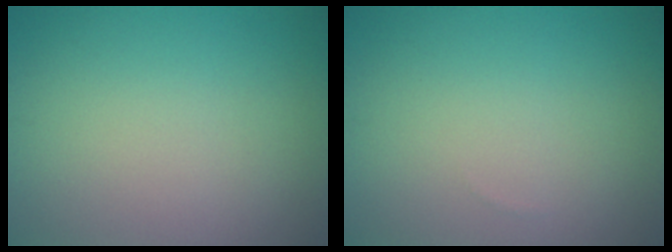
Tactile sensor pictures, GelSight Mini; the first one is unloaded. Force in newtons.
{"total": 0.0}